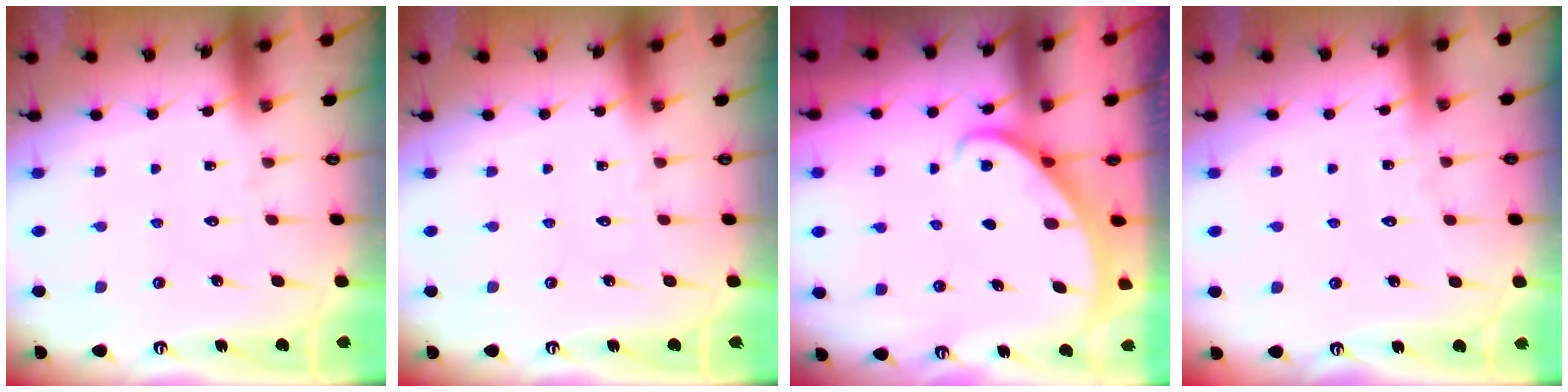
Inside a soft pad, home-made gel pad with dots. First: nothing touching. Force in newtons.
{"total": 0.0}
{"total": 2.0, "press": 2.0, "slide": 0.2}
{"total": 3.3, "press": 3.3, "slide": 0.3}